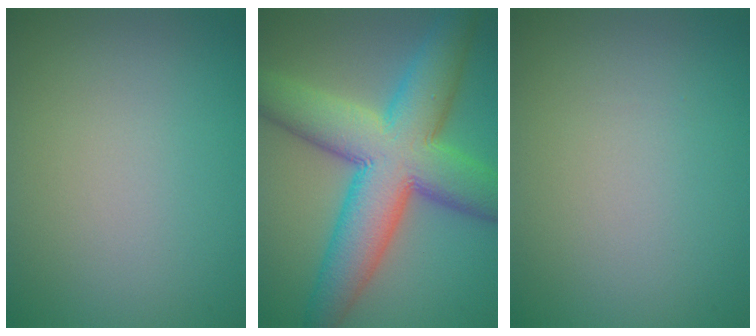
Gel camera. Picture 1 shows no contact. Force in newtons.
{"total": 12.2, "press": 12.2, "slide": 0.2}
{"total": 0.0}